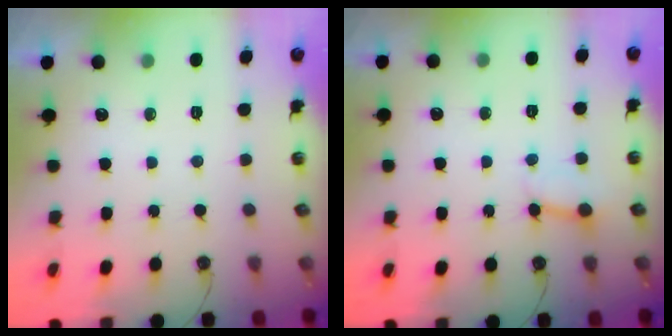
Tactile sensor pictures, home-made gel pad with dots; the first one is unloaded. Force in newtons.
{"total": 2.9, "press": 2.9, "slide": 0.2}